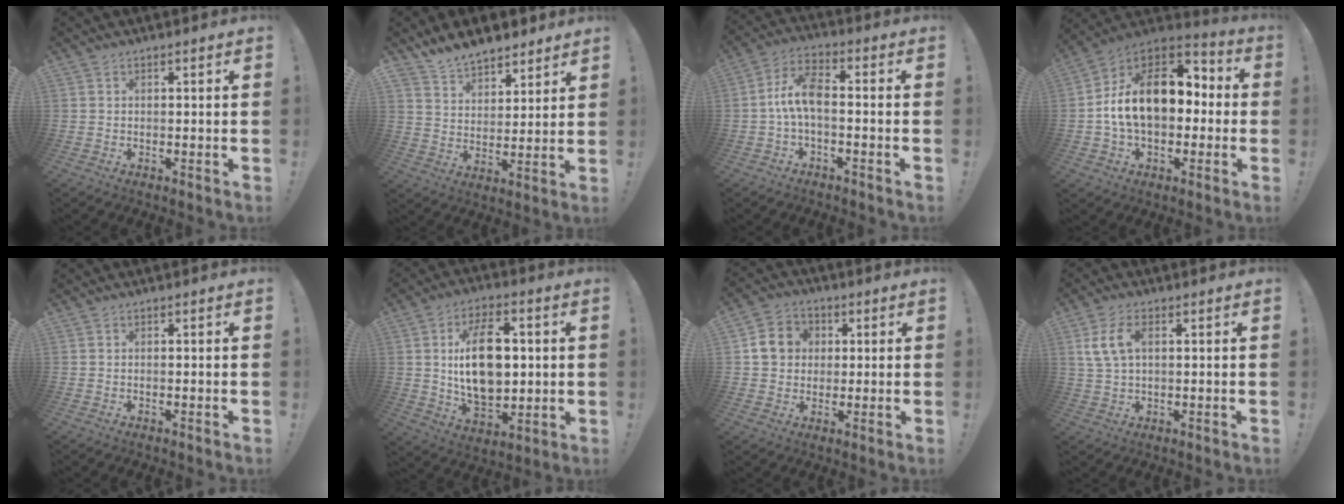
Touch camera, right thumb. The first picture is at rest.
{"total": 9.6, "force": [8.2, 4.5, 2.1], "torque": [-0.045, -0.059, 0.161]}
{"total": 8.8, "force": [-1.2, 3.9, 7.8], "torque": [-0.166, 0.009, -0.021]}
{"total": 19.9, "force": [1.4, 13.2, 14.9], "torque": [-0.240, 0.013, 0.036]}
{"total": 0.0}
{"total": 18.8, "force": [2.2, 11.9, 14.4], "torque": [-0.242, -0.001, 0.033]}
{"total": 9.5, "force": [1.7, 8.6, 3.6], "torque": [-0.052, 0.009, 0.038]}
{"total": 8.1, "force": [2.1, 4.6, 6.3], "torque": [-0.137, 0.006, 0.039]}